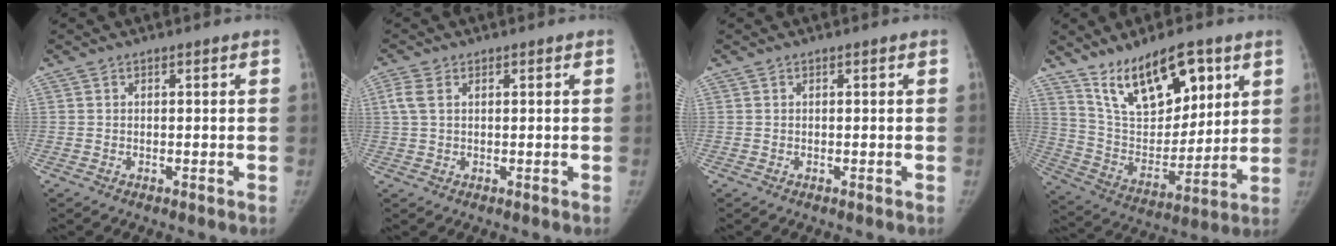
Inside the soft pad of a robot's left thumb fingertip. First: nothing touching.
{"total": 3.3, "force": [1.1, 2.1, 2.2], "torque": [-0.057, 0.010, 0.023]}
{"total": 0.0}
{"total": 18.7, "force": [10.8, 8.7, 12.6], "torque": [-0.164, -0.054, 0.203]}